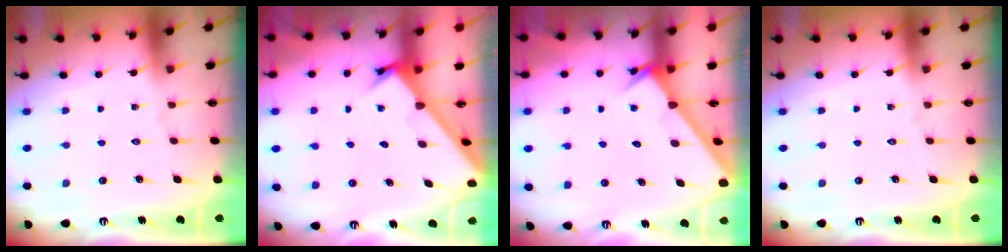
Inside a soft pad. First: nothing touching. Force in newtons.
{"total": 1.9, "press": 1.9, "slide": 0.2}
{"total": 2.6, "press": 2.6, "slide": 0.1}
{"total": 0.0}